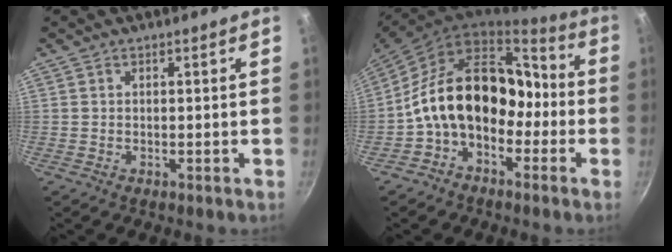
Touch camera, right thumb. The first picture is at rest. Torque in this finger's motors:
{"motor_torque": [1.34, 2.89, 1.36, -1.41, 0.46]}